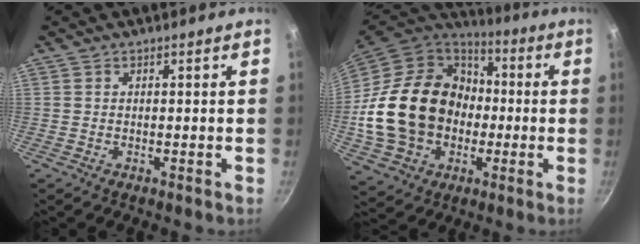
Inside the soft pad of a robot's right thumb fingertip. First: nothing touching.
{"total": 25.7, "force": [-2.1, 20.2, 15.8], "torque": [-0.269, 0.046, -0.017]}